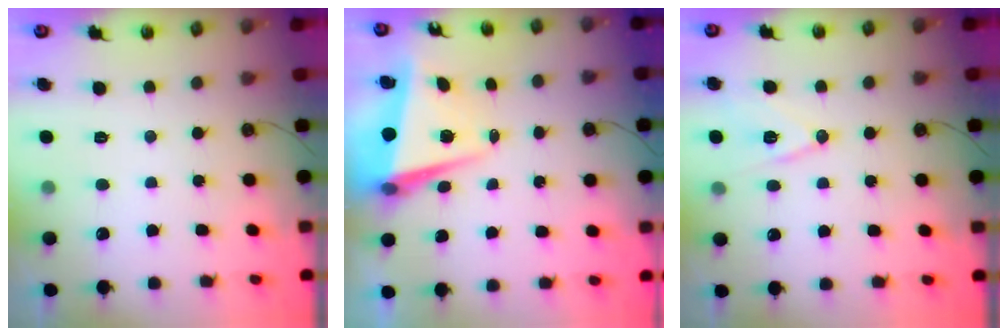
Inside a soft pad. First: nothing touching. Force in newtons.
{"total": 6.8, "press": 6.8, "slide": 1.1}
{"total": 11.2, "press": 10.7, "slide": 3.4}